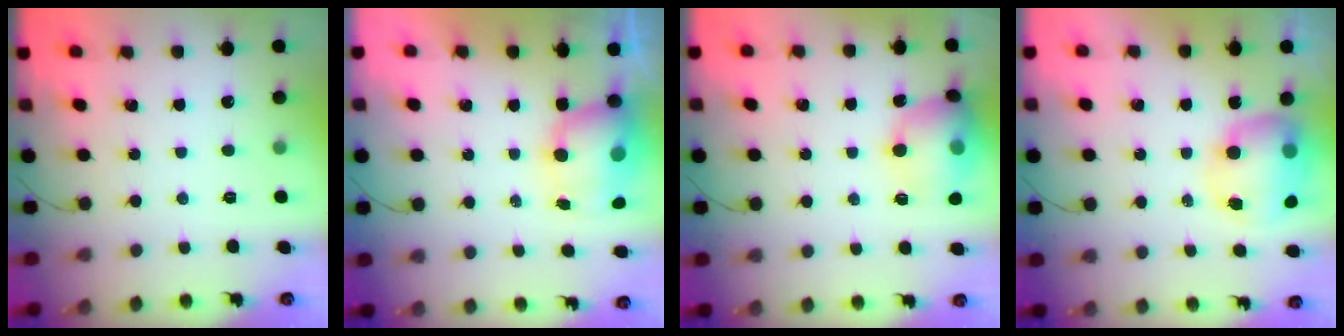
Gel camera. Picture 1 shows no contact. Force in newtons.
{"total": 9.5, "press": 9.2, "slide": 2.6}
{"total": 13.8, "press": 13.6, "slide": 1.8}
{"total": 11.3, "press": 11.0, "slide": 2.8}